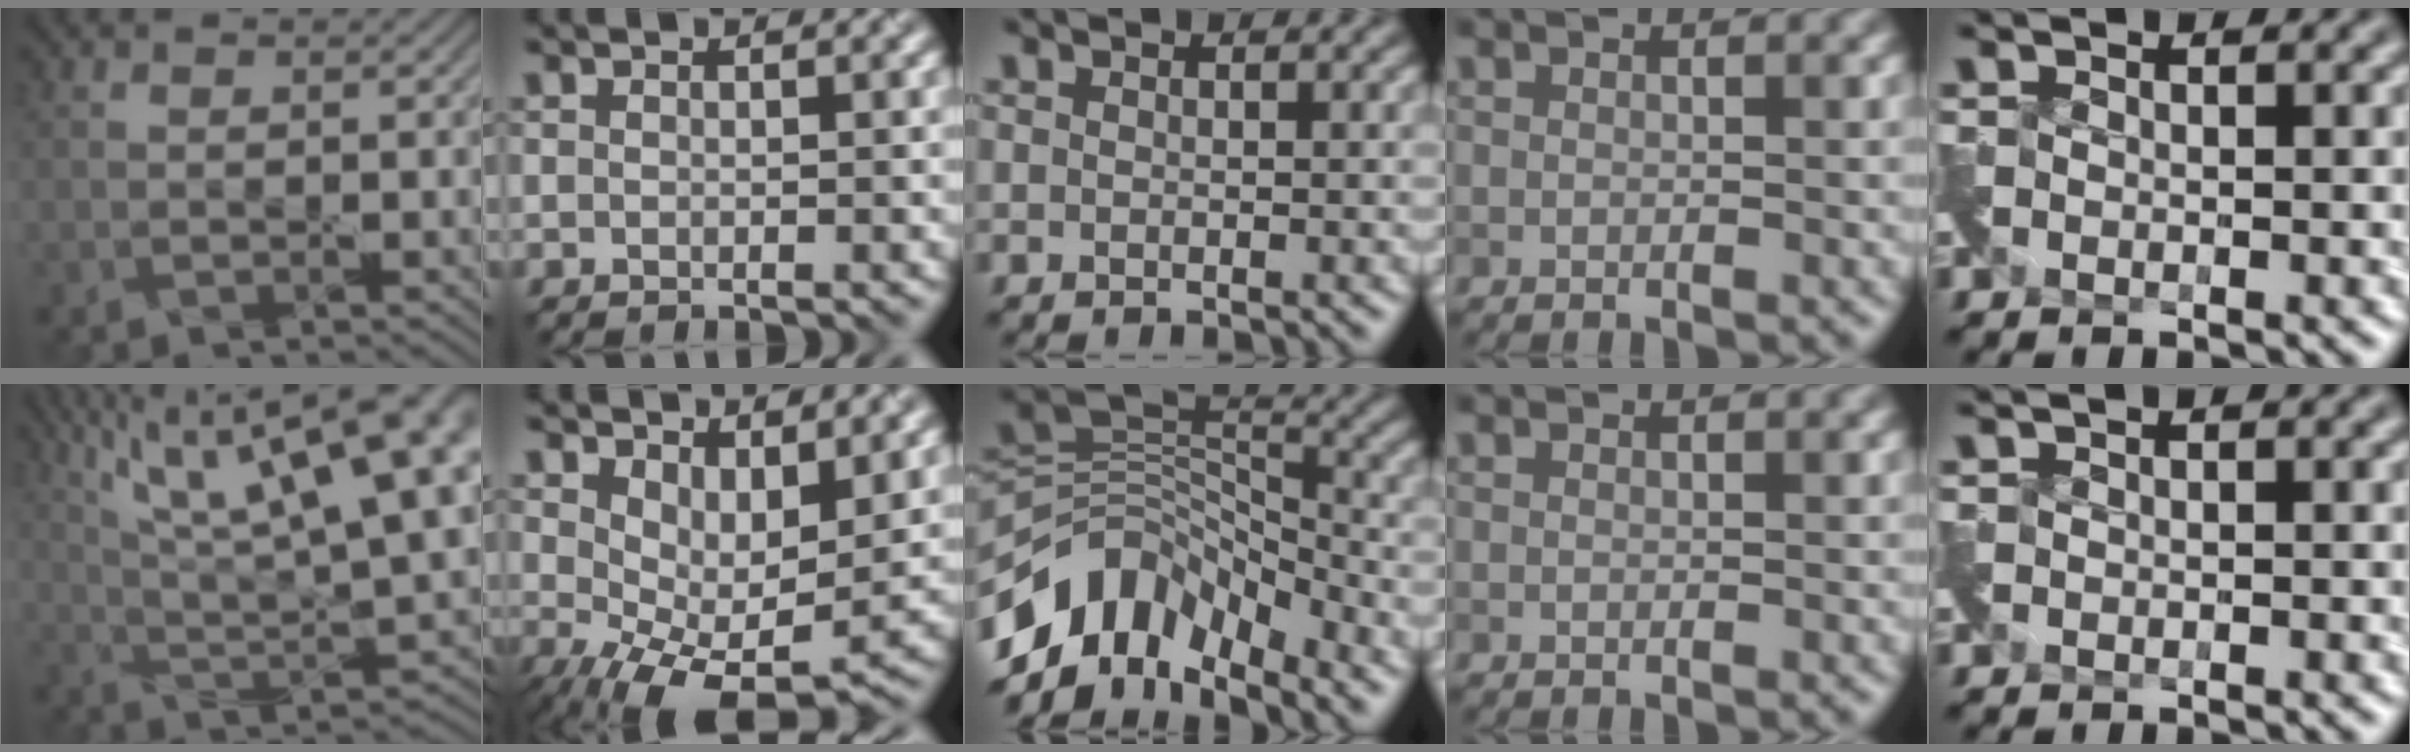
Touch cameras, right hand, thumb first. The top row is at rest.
{"thumb": {"total": 19.6, "force": [9.2, 5.9, 16.3], "torque": [-0.268, 0.051, 0.148]}, "index": {"total": 6.9, "force": [0.6, 3.4, 6.0], "torque": [-0.108, -0.016, 0.016]}, "middle": {"total": 9.3, "force": [-5.8, 5.4, 4.9], "torque": [-0.079, 0.002, -0.118]}, "little": {"total": 0.7, "force": [0.3, 0.2, 0.6], "torque": [-0.013, 0.002, 0.005]}}